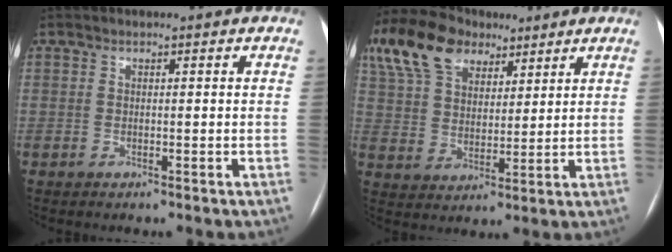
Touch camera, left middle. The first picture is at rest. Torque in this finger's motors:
{"motor_torque": [1.26, -0.88, 0.19, 0.05]}